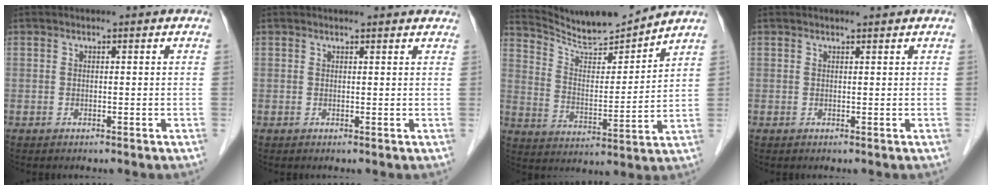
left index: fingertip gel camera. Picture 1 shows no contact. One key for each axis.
{"total": 3.6, "fx": 3.3, "fy": 0.8, "fz": 0.9, "tx": -0.009, "ty": 0.007, "tz": 0.024}
{"total": 10.3, "fx": 10.0, "fy": -0.6, "fz": 2.2, "tx": -0.055, "ty": -0.011, "tz": 0.186}
{"total": 0.0}